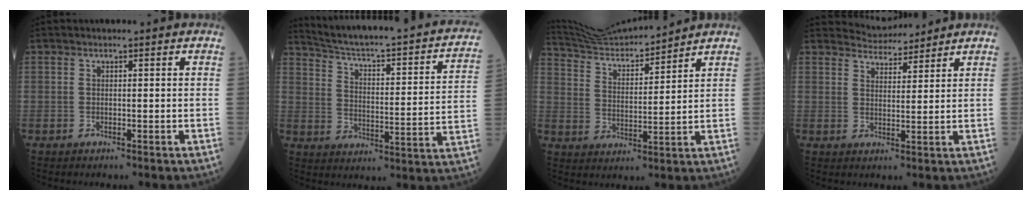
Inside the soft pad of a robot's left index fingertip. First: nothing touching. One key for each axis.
{"total": 26.0, "fx": 22.2, "fy": 3.2, "fz": 13.1, "tx": -0.191, "ty": -0.040, "tz": 0.279}
{"total": 11.9, "fx": 11.5, "fy": -0.1, "fz": 2.9, "tx": -0.067, "ty": 0.009, "tz": 0.210}
{"total": 4.6, "fx": 4.5, "fy": 0.5, "fz": -0.3, "tx": -0.003, "ty": 0.009, "tz": 0.072}